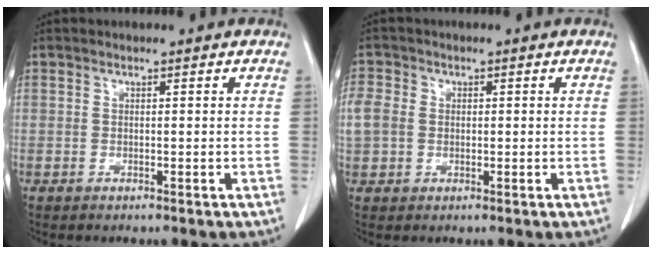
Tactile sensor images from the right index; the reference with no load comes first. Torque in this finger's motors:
{"motor_torque": [0.23, 0.14, 0.12, 0.03]}